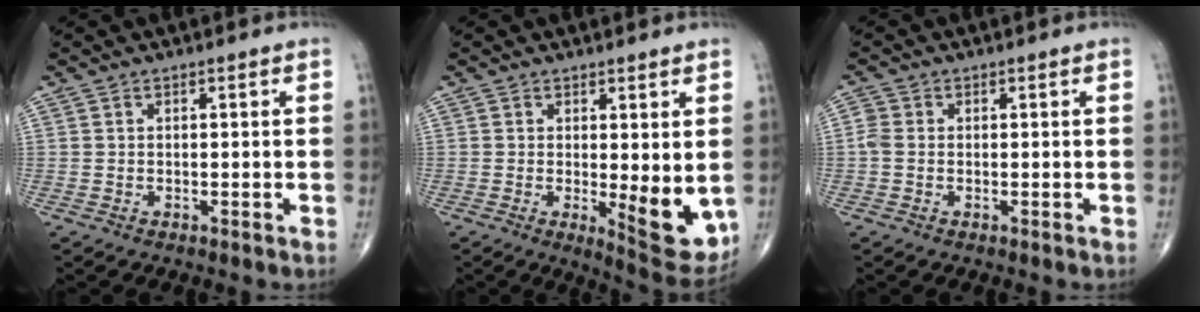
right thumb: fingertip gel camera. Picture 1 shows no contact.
{"total": 8.8, "force": [-0.4, 2.9, 8.3], "torque": [-0.099, -0.023, 0.005]}
{"total": 2.0, "force": [-0.2, 1.5, 1.3], "torque": [-0.031, 0.002, -0.010]}